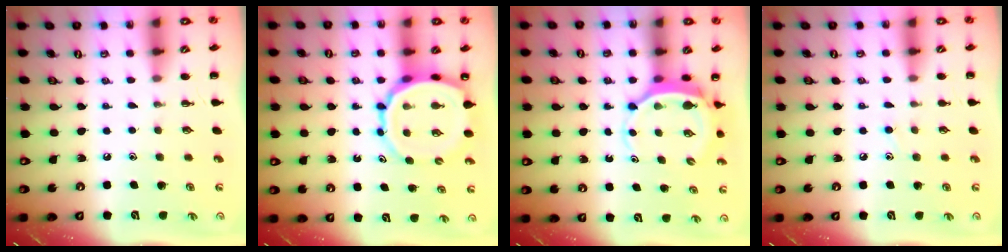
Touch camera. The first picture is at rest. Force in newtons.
{"total": 11.6, "press": 11.0, "slide": 3.8}
{"total": 6.4, "press": 6.4, "slide": 0.6}
{"total": 6.5, "press": 6.0, "slide": 2.5}